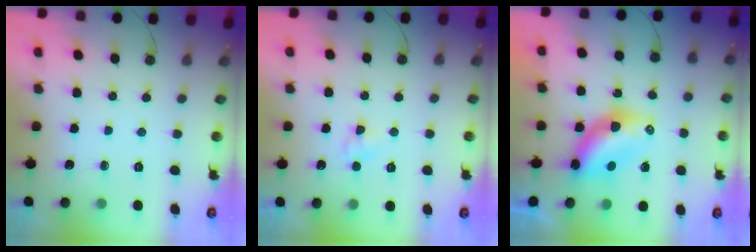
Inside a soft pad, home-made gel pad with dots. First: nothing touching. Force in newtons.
{"total": 4.0, "press": 4.0, "slide": 0.4}
{"total": 7.2, "press": 7.2, "slide": 0.4}